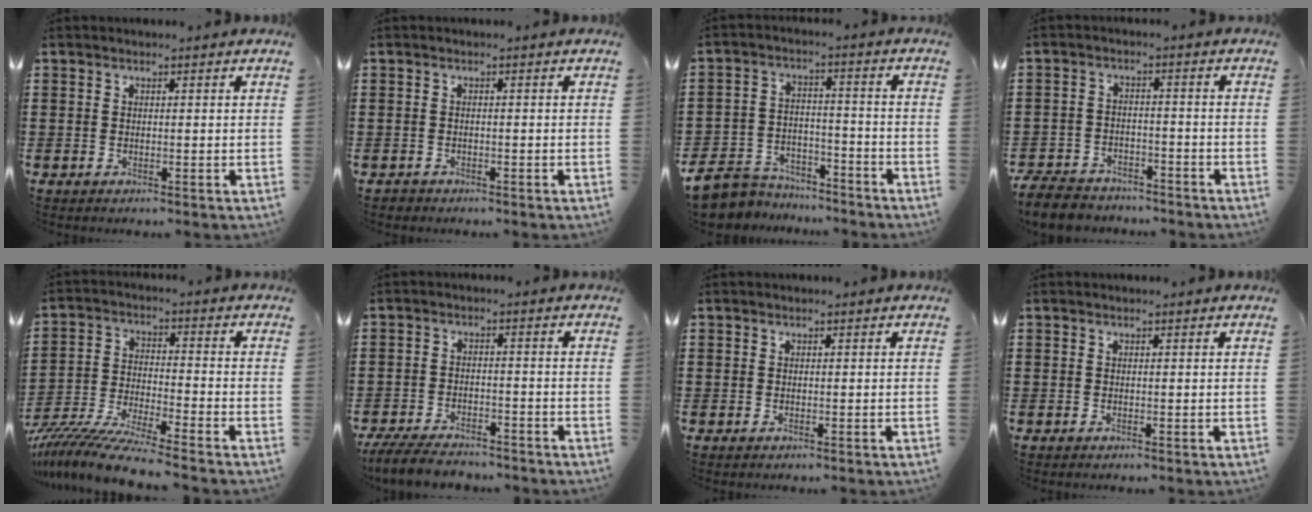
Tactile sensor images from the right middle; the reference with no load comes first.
{"total": 0.9, "force": [-0.7, 0.5, -0.1], "torque": [-0.001, 0.003, -0.018]}
{"total": 7.3, "force": [-7.0, 1.9, 1.0], "torque": [-0.037, 0.014, -0.144]}
{"total": 5.8, "force": [-5.5, 1.5, 1.0], "torque": [-0.030, 0.008, -0.114]}
{"total": 8.9, "force": [-8.4, -0.3, 3.0], "torque": [-0.060, -0.001, -0.167]}
{"total": 5.2, "force": [-4.8, 1.2, 1.3], "torque": [-0.033, 0.004, -0.098]}
{"total": 0.6, "force": [0.0, 0.6, 0.0], "torque": [0.006, 0.003, -0.004]}
{"total": 0.0}